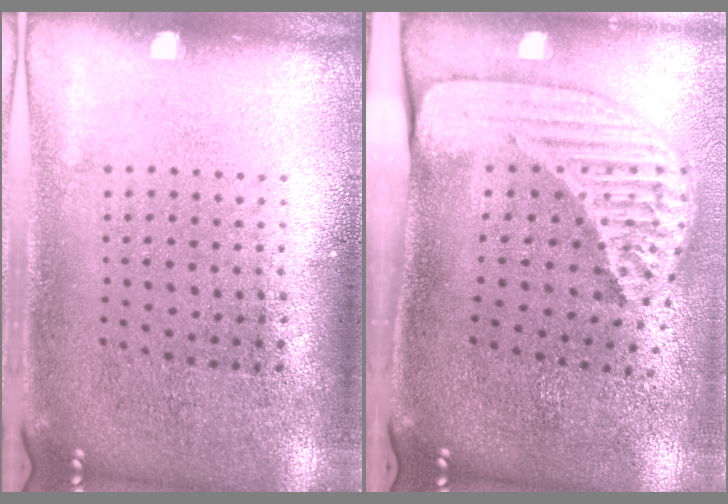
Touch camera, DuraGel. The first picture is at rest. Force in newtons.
{"total": 2.5, "press": 1.7, "slide": 1.7}